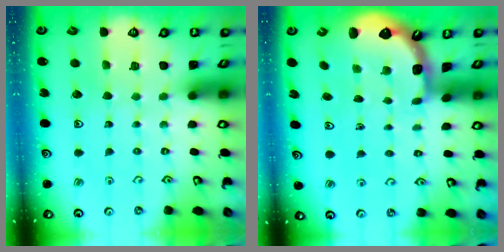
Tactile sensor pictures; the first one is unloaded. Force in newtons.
{"total": 1.3, "press": 1.3, "slide": 0.1}